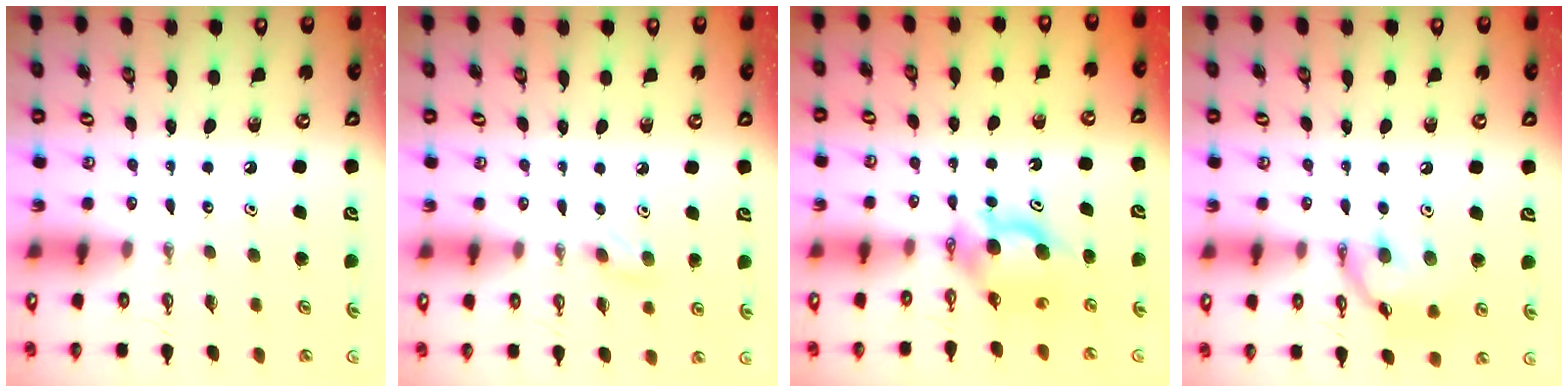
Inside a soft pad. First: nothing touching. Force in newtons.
{"total": 4.6, "press": 4.3, "slide": 1.6}
{"total": 5.5, "press": 5.5, "slide": 0.7}
{"total": 12.3, "press": 12.3, "slide": 0.4}